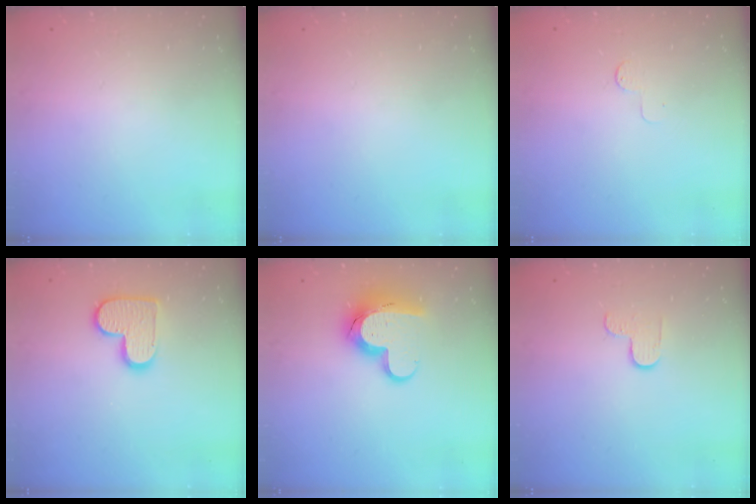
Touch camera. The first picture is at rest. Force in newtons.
{"total": 0.0}
{"total": 2.6, "press": 2.6, "slide": 0.3}
{"total": 11.9, "press": 11.9, "slide": 0.6}
{"total": 13.6, "press": 13.5, "slide": 1.3}
{"total": 3.1, "press": 3.1, "slide": 0.4}